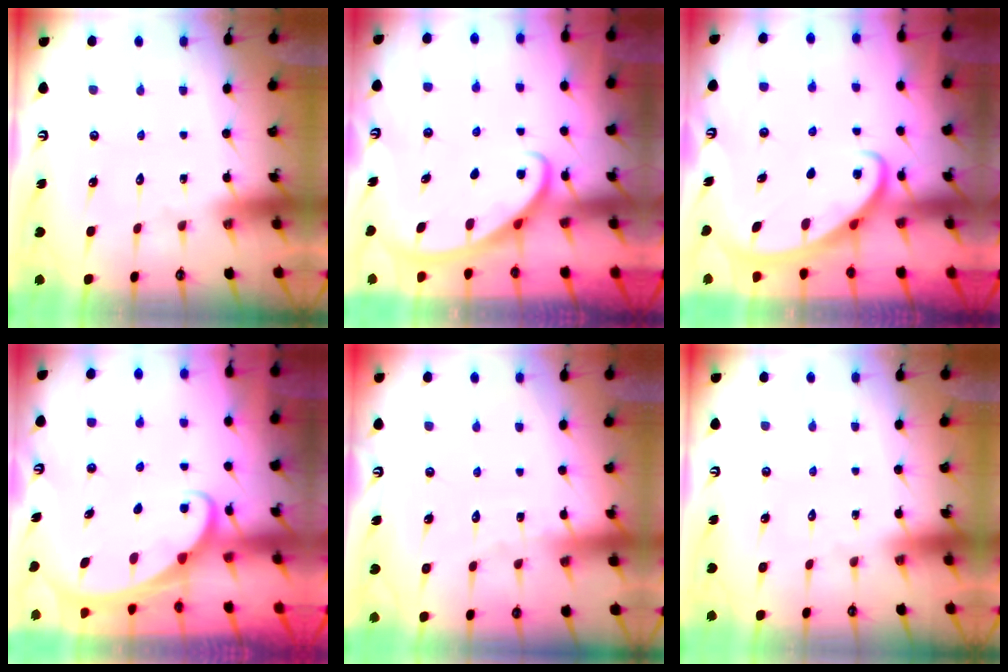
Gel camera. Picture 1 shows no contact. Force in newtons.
{"total": 2.9, "press": 2.9, "slide": 0.3}
{"total": 2.5, "press": 2.4, "slide": 0.4}
{"total": 1.9, "press": 1.9, "slide": 0.2}
{"total": 2.5, "press": 2.5, "slide": 0.3}
{"total": 0.0}